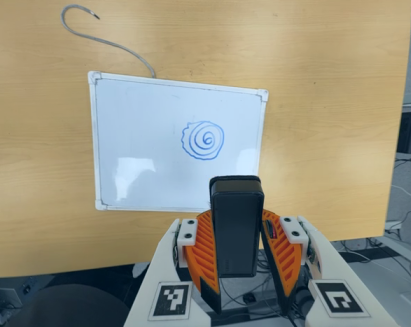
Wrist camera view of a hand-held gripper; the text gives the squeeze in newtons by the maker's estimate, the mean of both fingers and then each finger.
{"total": 7.4, "left": 6.1, "right": 8.7}